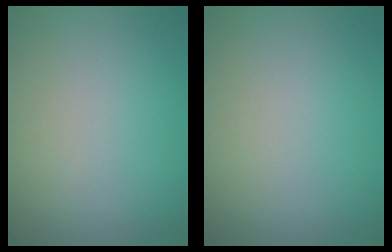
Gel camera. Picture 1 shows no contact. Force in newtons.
{"total": 0.0}